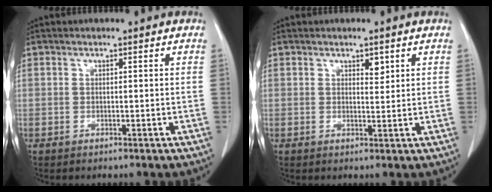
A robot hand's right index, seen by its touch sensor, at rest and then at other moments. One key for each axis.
{"total": 1.6, "fx": 1.0, "fy": 0.7, "fz": 1.0, "tx": -0.014, "ty": -0.004, "tz": 0.016}